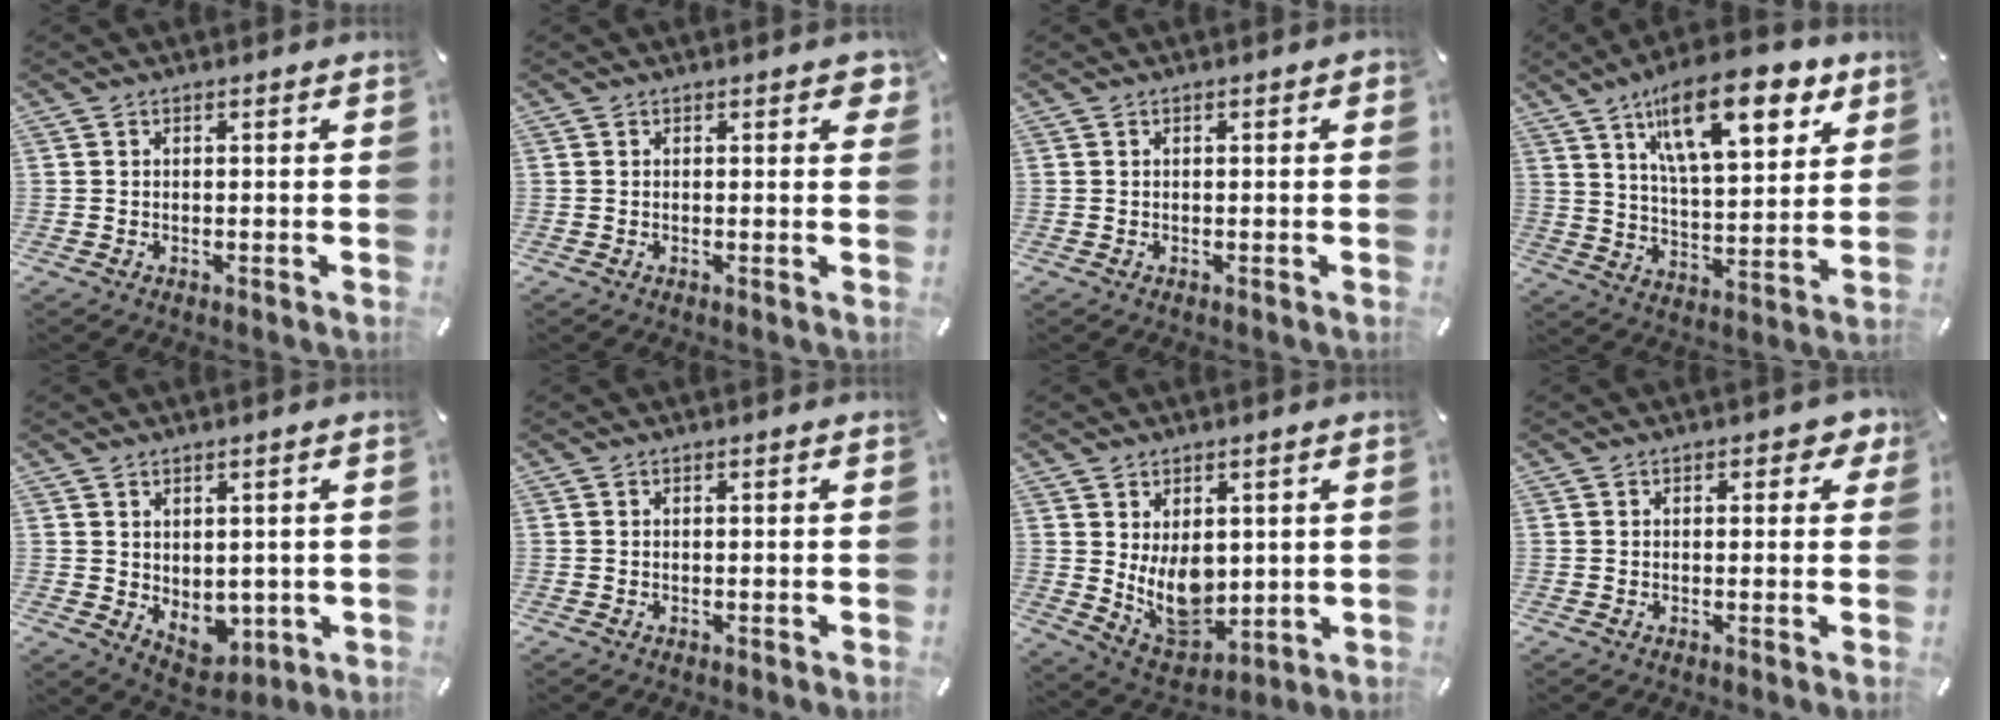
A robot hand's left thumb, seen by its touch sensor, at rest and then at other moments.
{"total": 2.0, "force": [0.8, 1.0, 1.5], "torque": [-0.016, 0.000, 0.009]}
{"total": 0.6, "force": [0.0, 0.2, 0.5], "torque": [-0.009, 0.003, 0.000]}
{"total": 20.4, "force": [11.4, 8.4, 14.7], "torque": [-0.230, -0.040, 0.184]}
{"total": 4.8, "force": [0.6, 4.1, 2.4], "torque": [-0.011, -0.008, 0.014]}
{"total": 0.0}
{"total": 10.9, "force": [1.8, 8.0, 7.2], "torque": [-0.109, -0.027, 0.038]}
{"total": 2.9, "force": [0.9, 1.7, 2.1], "torque": [-0.019, -0.001, 0.009]}